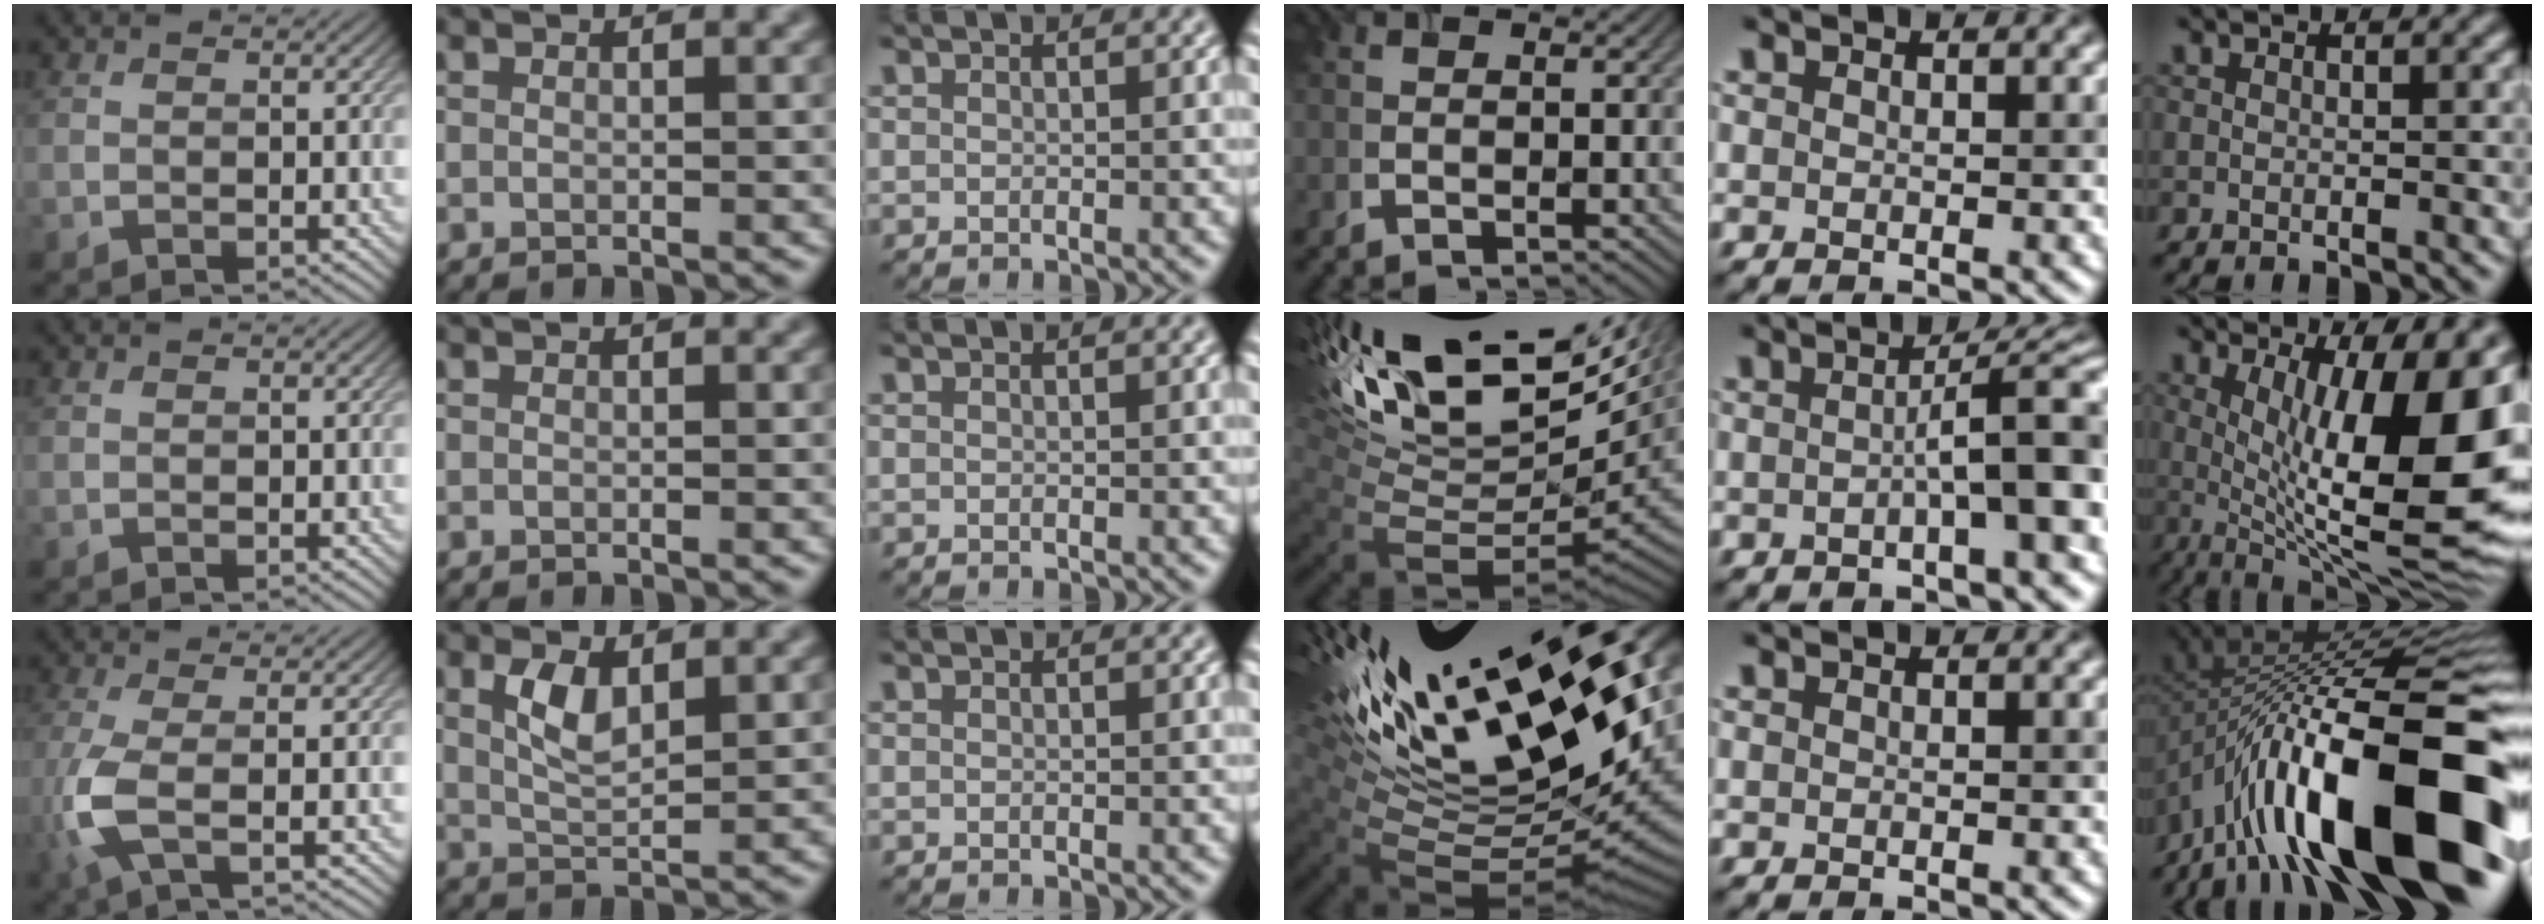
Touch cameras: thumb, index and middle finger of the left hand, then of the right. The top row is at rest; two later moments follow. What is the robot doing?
{"motion": "screw", "object": "timer"}